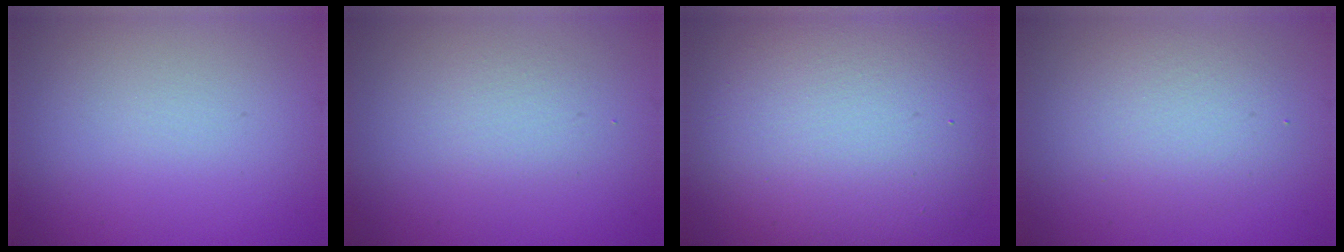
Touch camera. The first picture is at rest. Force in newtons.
{"total": 1.4, "press": 1.4, "slide": 0.0}
{"total": 13.6, "press": 13.6, "slide": 0.6}
{"total": 3.3, "press": 3.3, "slide": 0.2}